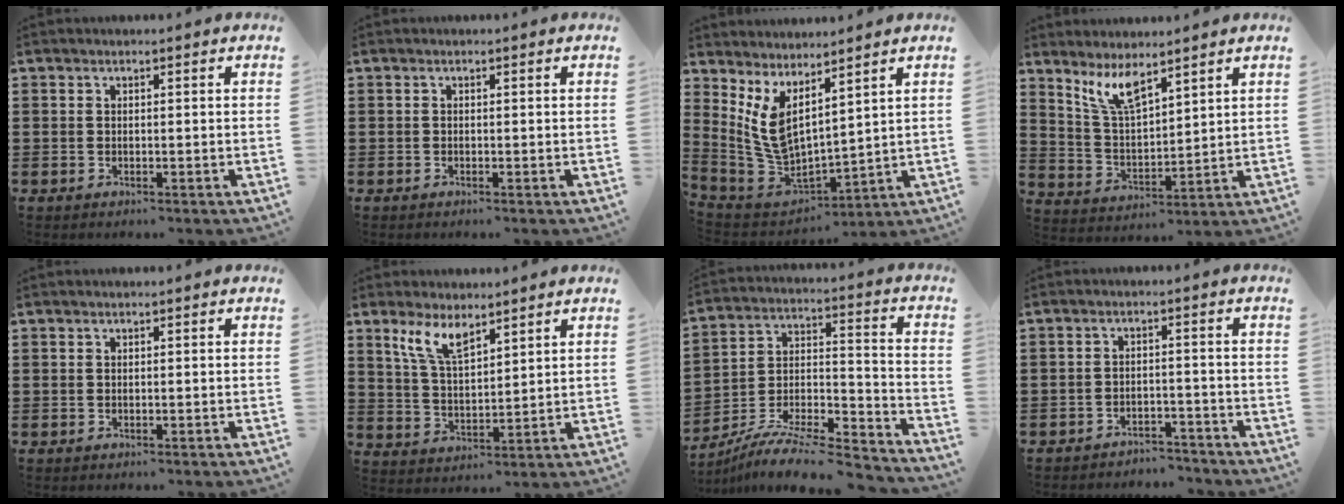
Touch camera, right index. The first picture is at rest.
{"total": 0.0}
{"total": 6.6, "force": [3.0, 2.9, 5.1], "torque": [-0.145, -0.043, 0.049]}
{"total": 6.8, "force": [5.3, 1.8, 3.9], "torque": [-0.091, -0.015, 0.097]}
{"total": 0.0}
{"total": 6.8, "force": [4.9, 2.3, 4.1], "torque": [-0.096, -0.006, 0.089]}
{"total": 8.6, "force": [-7.6, 1.4, 3.8], "torque": [-0.062, 0.012, -0.152]}
{"total": 2.9, "force": [-2.9, 0.4, 0.0], "torque": [-0.006, 0.001, -0.061]}